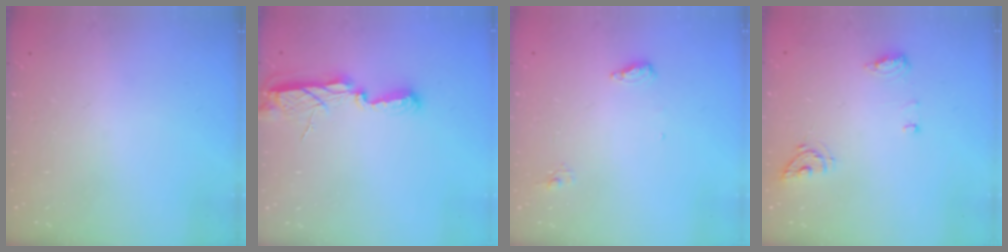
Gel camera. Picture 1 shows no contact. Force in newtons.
{"total": 9.3, "press": 8.3, "slide": 4.1}
{"total": 6.5, "press": 6.4, "slide": 1.1}
{"total": 6.9, "press": 6.7, "slide": 1.7}